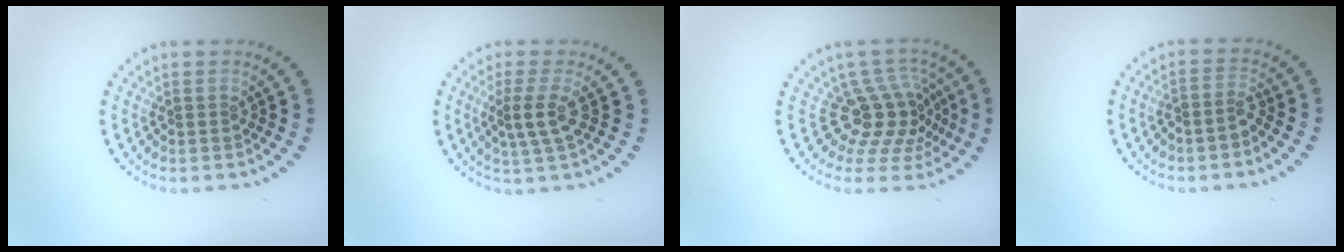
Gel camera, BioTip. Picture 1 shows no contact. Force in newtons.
{"total": 2.4, "press": 1.9, "slide": 1.6}
{"total": 4.5, "press": 3.1, "slide": 3.3}
{"total": 1.6, "press": 1.2, "slide": 1.0}